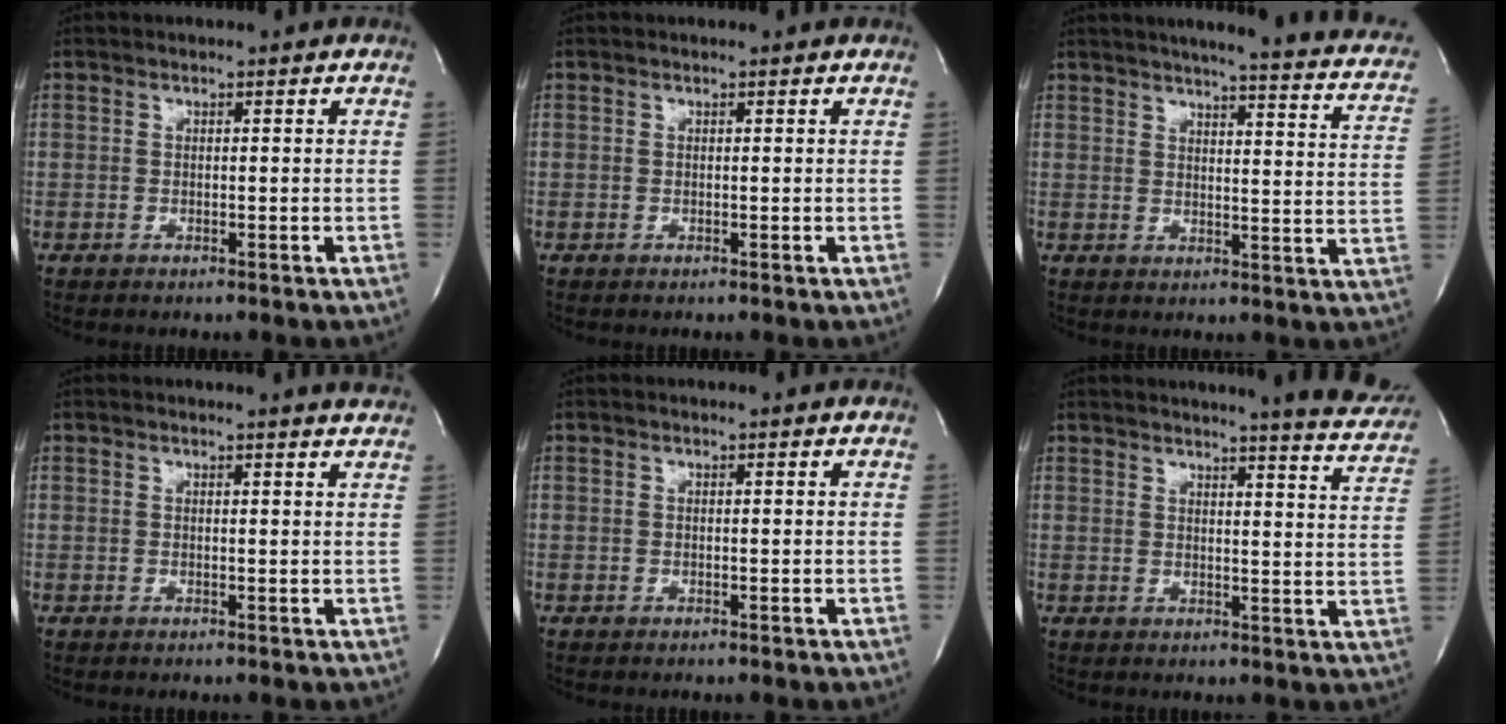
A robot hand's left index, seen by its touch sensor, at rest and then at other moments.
{"total": 0.0}
{"total": 19.2, "force": [15.7, 2.1, 10.7], "torque": [-0.140, -0.026, 0.166]}
{"total": 3.3, "force": [3.2, -0.4, 0.8], "torque": [-0.013, -0.017, 0.016]}
{"total": 0.0}
{"total": 13.5, "force": [12.6, 0.4, 4.8], "torque": [-0.053, -0.072, 0.123]}